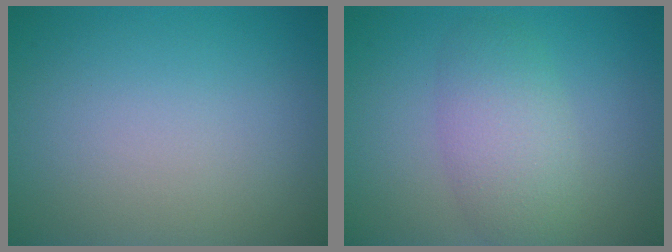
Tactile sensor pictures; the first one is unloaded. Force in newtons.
{"total": 4.0, "press": 4.0, "slide": 0.2}